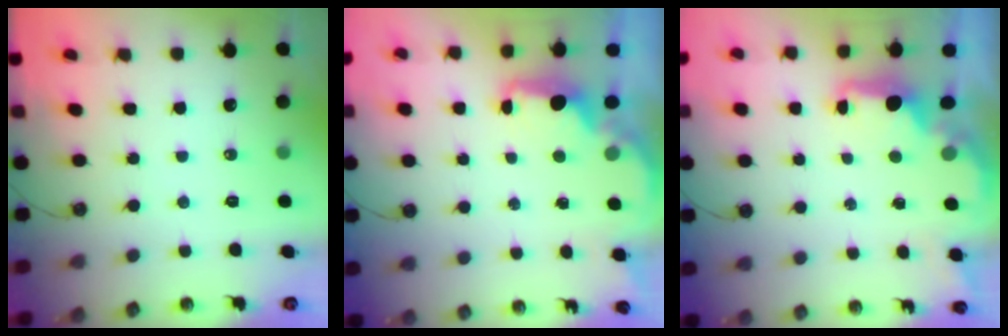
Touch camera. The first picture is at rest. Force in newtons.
{"total": 2.5, "press": 2.3, "slide": 0.8}
{"total": 1.8, "press": 1.7, "slide": 0.5}